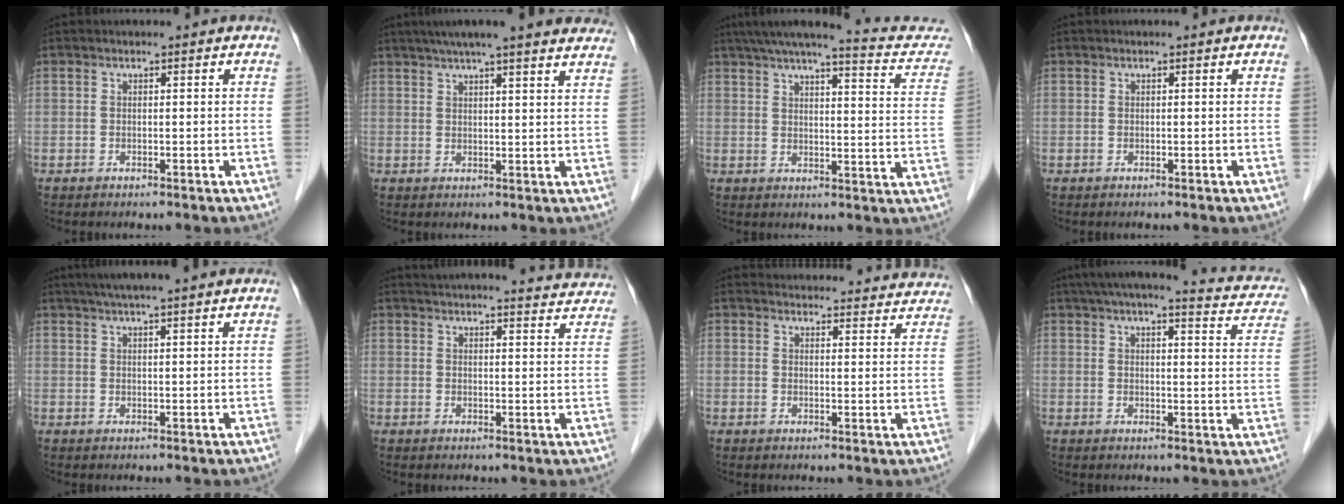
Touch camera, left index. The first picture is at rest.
{"total": 19.9, "force": [17.1, 1.5, 10.0], "torque": [-0.147, 0.027, 0.209]}
{"total": 17.4, "force": [15.0, 2.0, 8.5], "torque": [-0.112, -0.010, 0.174]}
{"total": 0.0}
{"total": 9.8, "force": [8.2, -0.2, 5.4], "torque": [-0.083, 0.033, 0.105]}
{"total": 16.1, "force": [15.5, 1.4, 4.1], "torque": [-0.047, -0.027, 0.175]}
{"total": 21.7, "force": [21.0, 4.2, 3.5], "torque": [-0.035, -0.033, 0.233]}
{"total": 15.0, "force": [12.3, 2.2, 8.4], "torque": [-0.109, 0.008, 0.135]}